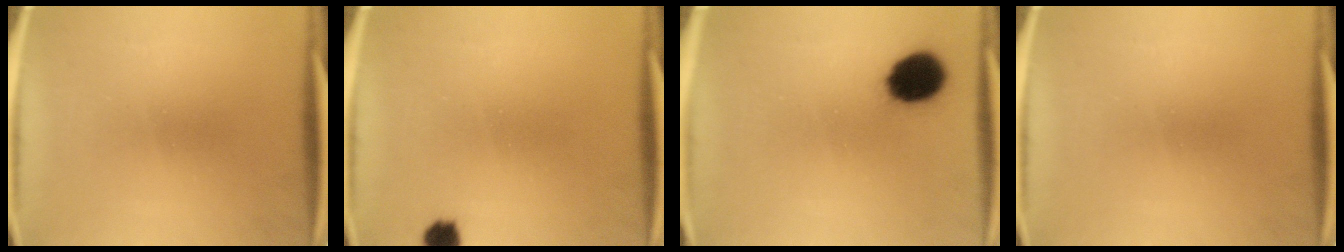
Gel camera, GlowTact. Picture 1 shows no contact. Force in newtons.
{"total": 2.7}
{"total": 11.1}
{"total": 0.0}